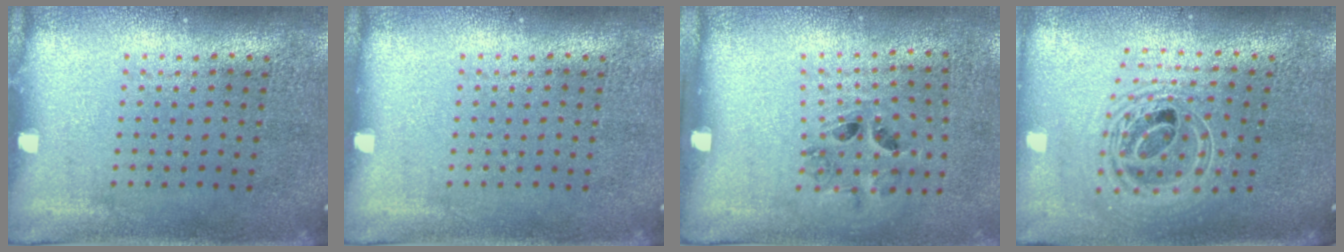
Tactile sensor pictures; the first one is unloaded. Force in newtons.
{"total": 0.0}
{"total": 1.3, "press": 0.8, "slide": 1.1}
{"total": 2.2, "press": 1.7, "slide": 1.4}